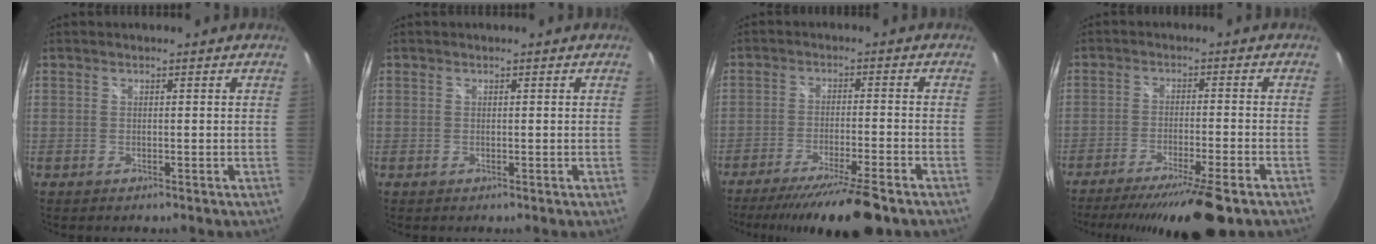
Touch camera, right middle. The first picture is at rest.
{"total": 0.0}
{"total": 14.0, "force": [-11.5, 0.2, 7.9], "torque": [-0.151, -0.023, -0.181]}
{"total": 14.8, "force": [-11.9, 0.8, 8.8], "torque": [-0.163, -0.024, -0.184]}